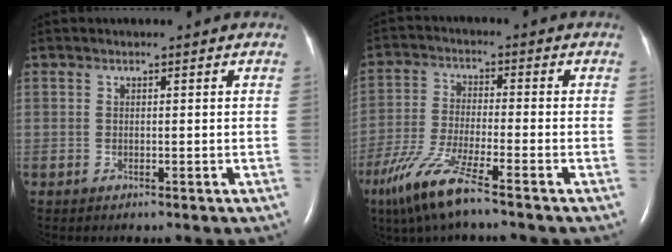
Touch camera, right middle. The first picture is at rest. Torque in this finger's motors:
{"motor_torque": [1.10, -1.04, 0.23, 0.14]}